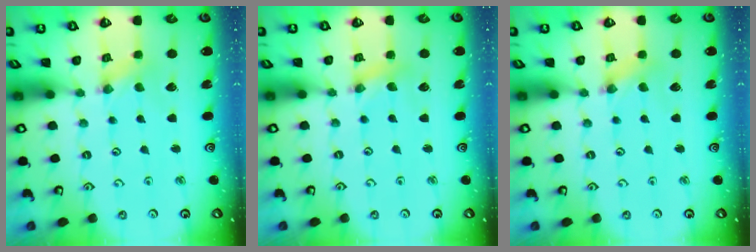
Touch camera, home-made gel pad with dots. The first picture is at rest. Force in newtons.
{"total": 2.5, "press": 2.4, "slide": 0.3}
{"total": 1.3, "press": 1.2, "slide": 0.2}